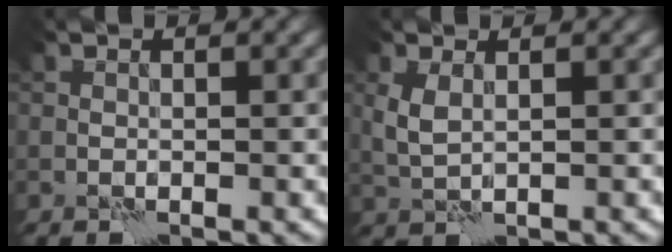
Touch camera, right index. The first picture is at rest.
{"total": 1.8, "force": [0.6, 0.8, 1.5], "torque": [-0.044, 0.001, 0.015]}